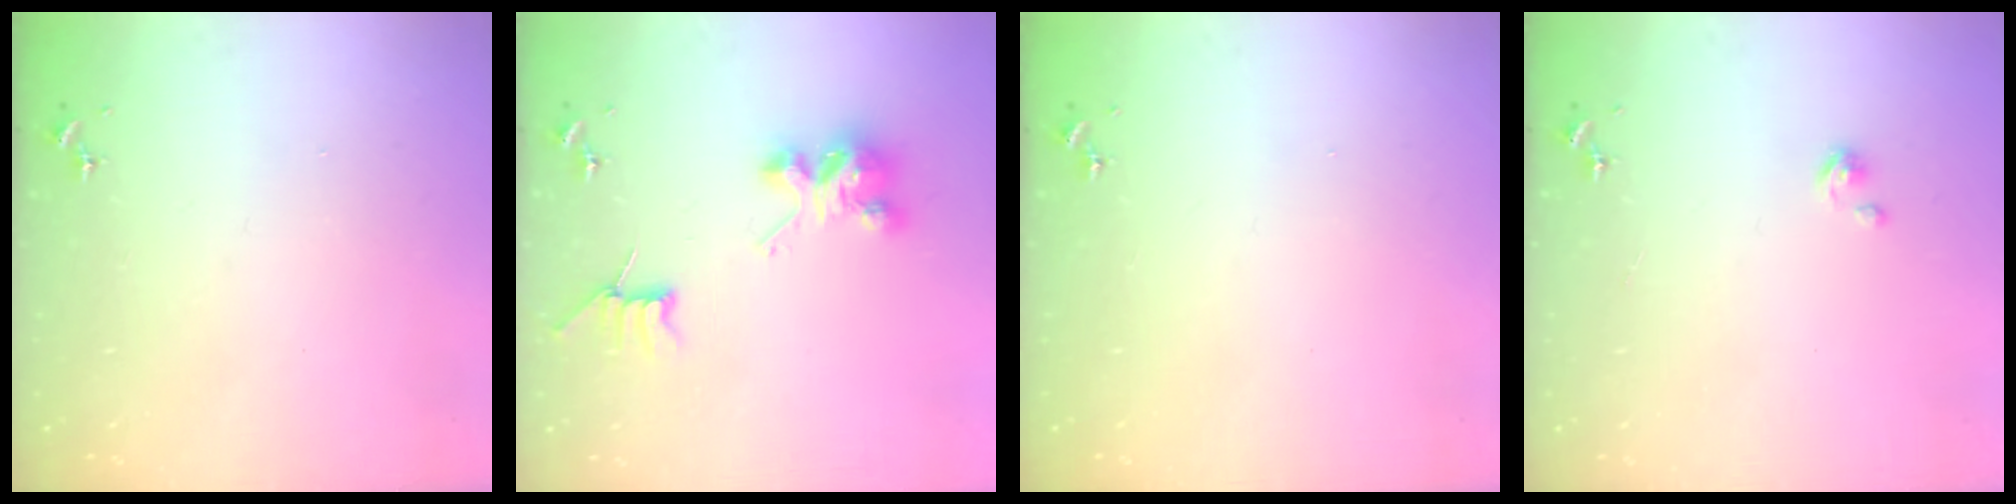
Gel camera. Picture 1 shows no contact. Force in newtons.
{"total": 9.1, "press": 9.0, "slide": 1.0}
{"total": 0.0}
{"total": 2.7, "press": 2.7, "slide": 0.3}